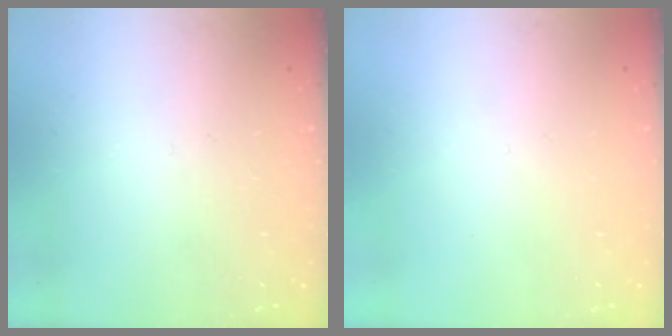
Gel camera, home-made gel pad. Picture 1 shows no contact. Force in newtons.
{"total": 0.0}